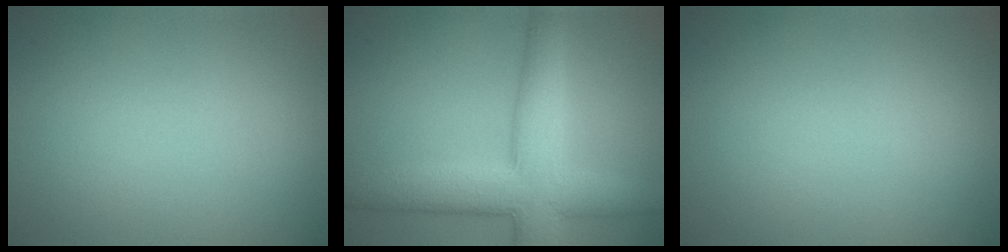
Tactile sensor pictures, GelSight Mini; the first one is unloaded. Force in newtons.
{"total": 8.0, "press": 8.0, "slide": 0.4}
{"total": 0.0}